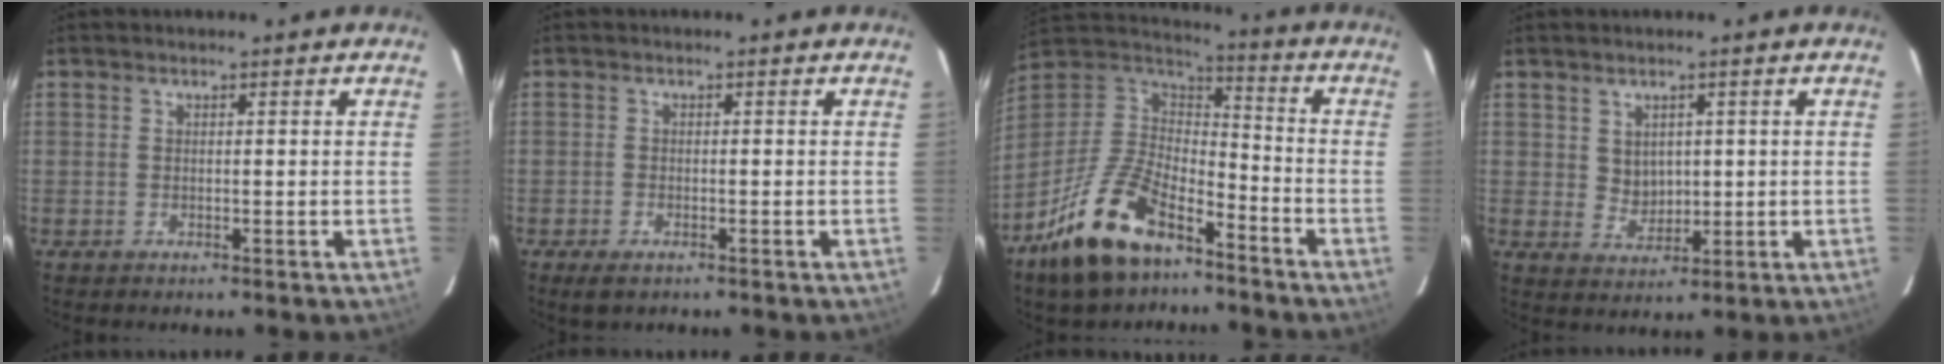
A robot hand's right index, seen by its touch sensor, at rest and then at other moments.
{"total": 2.7, "force": [-1.8, 1.3, 1.6], "torque": [-0.036, -0.008, -0.032]}
{"total": 19.7, "force": [-12.4, 9.3, 12.2], "torque": [-0.264, -0.005, -0.227]}
{"total": 4.0, "force": [1.2, 3.4, 1.8], "torque": [-0.027, 0.003, 0.033]}